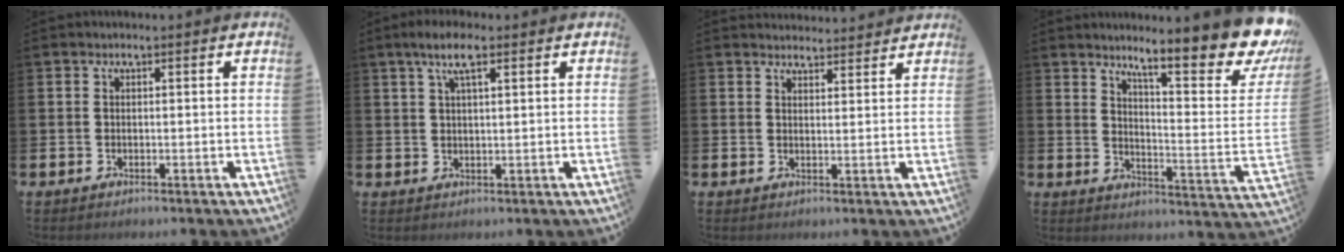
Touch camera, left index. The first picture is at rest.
{"total": 4.9, "force": [2.7, 1.6, 3.8], "torque": [-0.070, 0.004, 0.044]}
{"total": 3.0, "force": [3.0, 0.6, -0.2], "torque": [0.006, -0.019, 0.052]}
{"total": 12.3, "force": [9.9, 2.2, 6.9], "torque": [-0.107, -0.085, 0.157]}